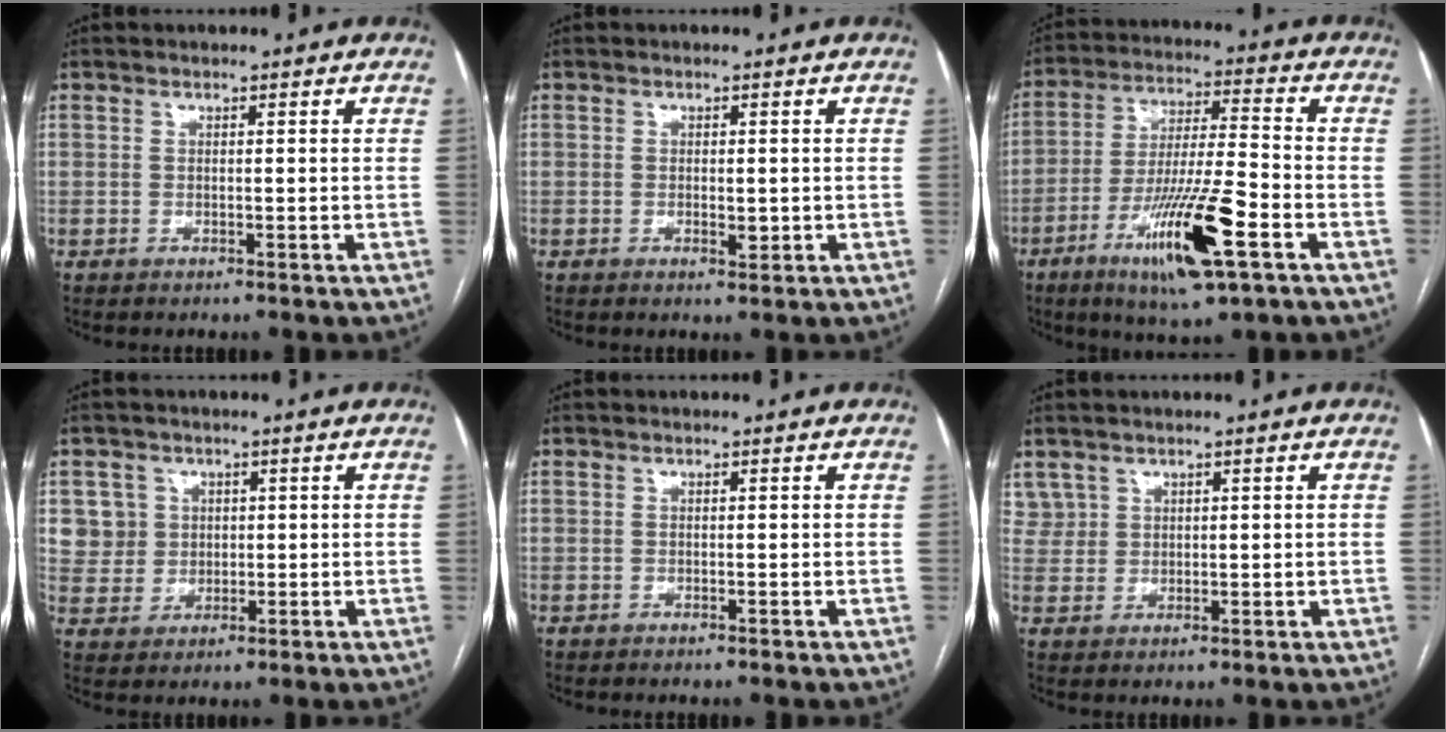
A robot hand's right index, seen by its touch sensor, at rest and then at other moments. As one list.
[{"total": 1.7, "force": [-0.3, 0.7, 1.5], "torque": [-0.024, -0.003, -0.001]}, {"total": 15.7, "force": [-7.2, 1.8, 13.8], "torque": [-0.256, -0.018, -0.122]}, {"total": 5.6, "force": [1.7, 5.3, -0.1], "torque": [0.010, 0.014, 0.038]}, {"total": 0.0}, {"total": 2.8, "force": [1.9, 2.0, 0.0], "torque": [0.008, 0.008, 0.036]}]